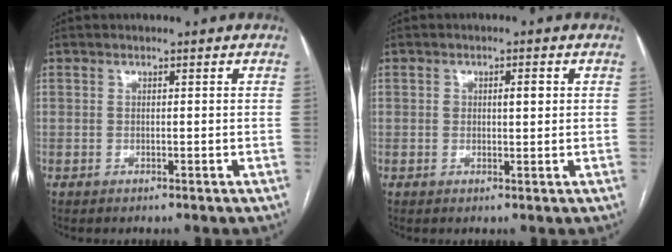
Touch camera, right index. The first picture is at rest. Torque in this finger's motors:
{"motor_torque": [0.01, 0.01, 0.02, 0.03]}